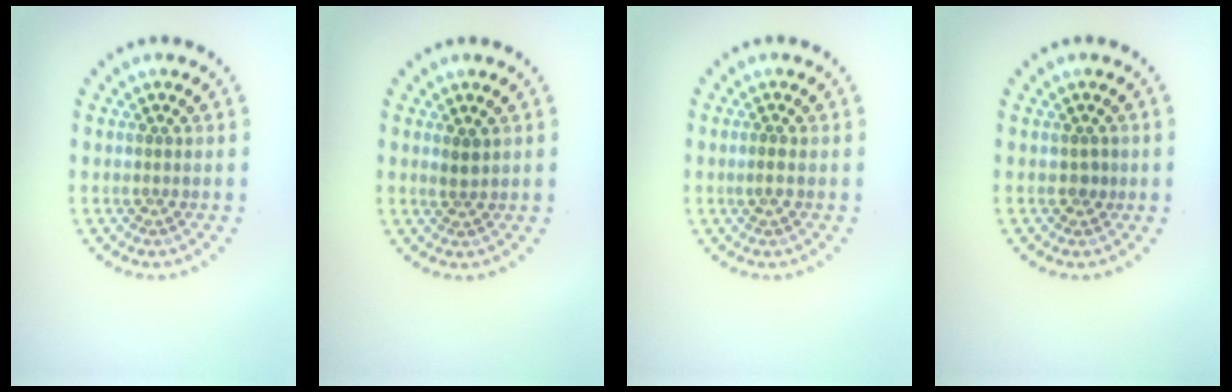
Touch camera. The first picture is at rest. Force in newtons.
{"total": 1.1, "press": 0.9, "slide": 0.7}
{"total": 0.7, "press": 0.6, "slide": 0.3}
{"total": 0.9, "press": 0.7, "slide": 0.5}